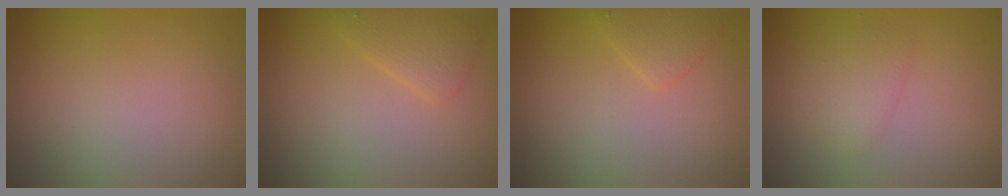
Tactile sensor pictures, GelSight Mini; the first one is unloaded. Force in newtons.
{"total": 2.1, "press": 2.1, "slide": 0.0}
{"total": 1.7, "press": 1.7, "slide": 0.1}
{"total": 1.8, "press": 1.8, "slide": 0.1}